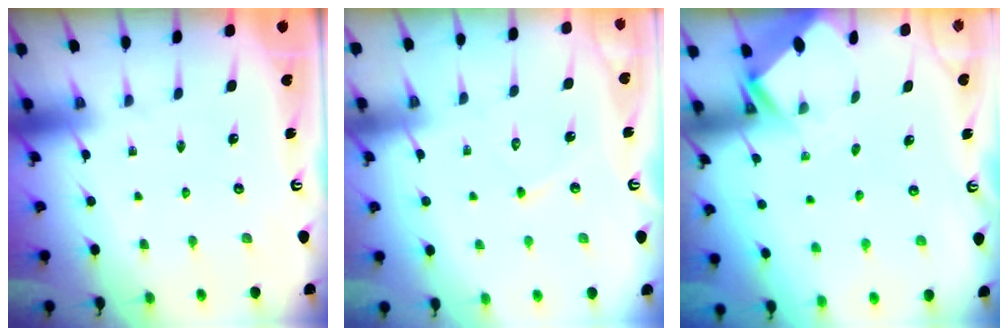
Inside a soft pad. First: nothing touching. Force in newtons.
{"total": 5.4, "press": 5.4, "slide": 0.5}
{"total": 2.7, "press": 2.7, "slide": 0.2}